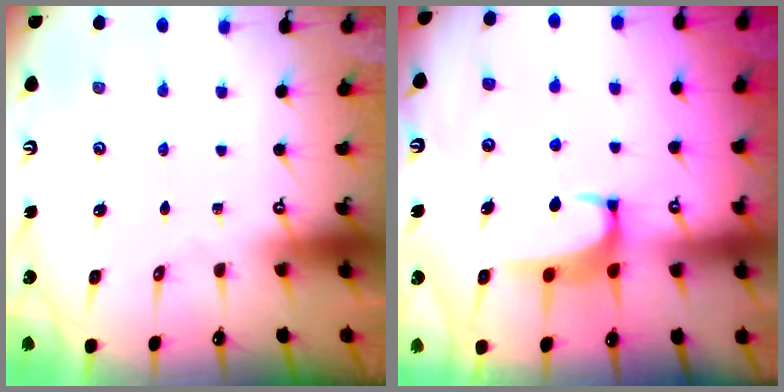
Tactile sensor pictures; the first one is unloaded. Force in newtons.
{"total": 3.7, "press": 3.7, "slide": 0.3}